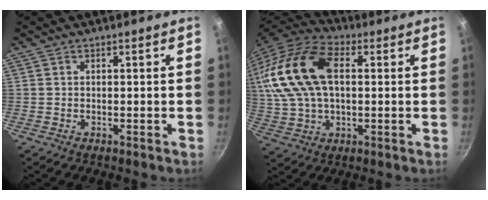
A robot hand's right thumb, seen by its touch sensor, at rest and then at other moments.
{"total": 20.1, "force": [3.9, 12.1, 15.6], "torque": [-0.305, 0.021, 0.064]}